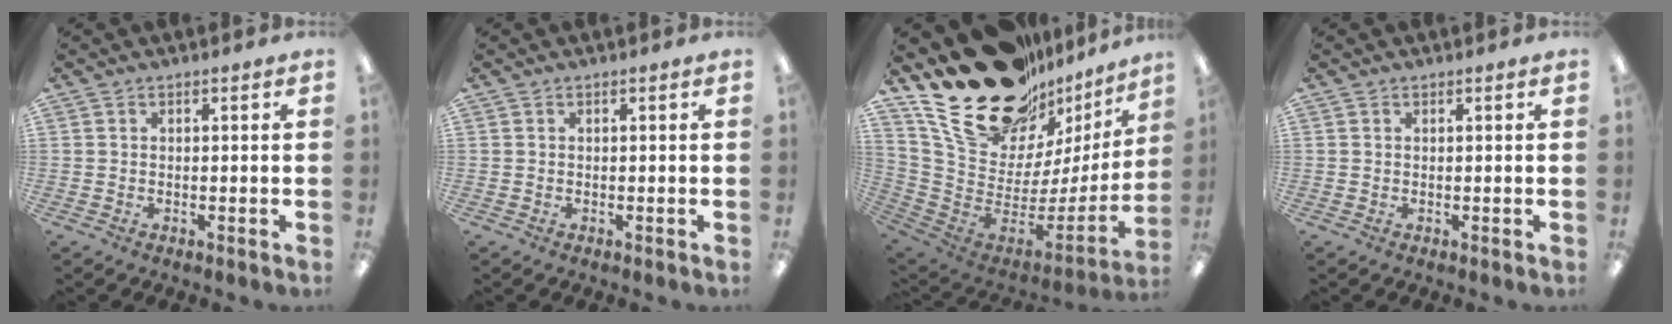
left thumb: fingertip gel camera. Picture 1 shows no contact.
{"total": 0.0}
{"total": 29.0, "force": [20.1, 14.4, 15.2], "torque": [-0.225, -0.141, 0.387]}
{"total": 0.0}